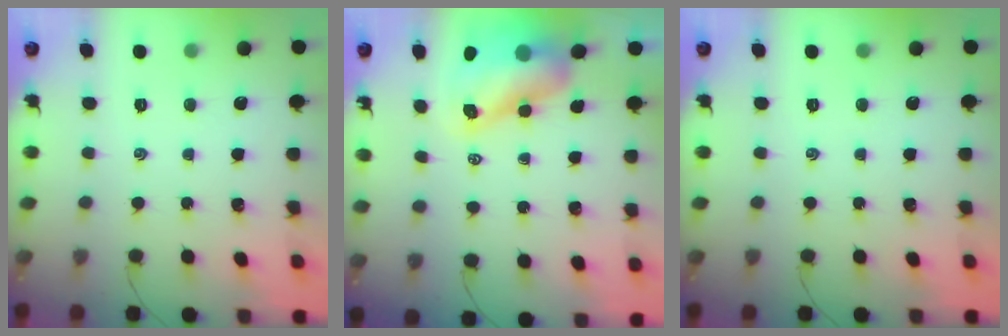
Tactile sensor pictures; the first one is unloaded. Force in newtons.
{"total": 9.6, "press": 9.2, "slide": 2.7}
{"total": 0.0}